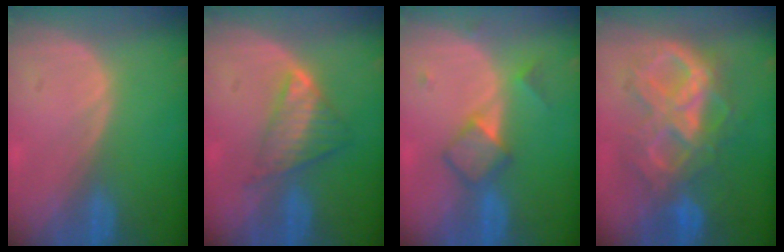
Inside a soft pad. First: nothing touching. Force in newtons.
{"total": 5.8, "press": 5.4, "slide": 2.3}
{"total": 4.9, "press": 4.7, "slide": 1.3}
{"total": 10.5, "press": 10.5, "slide": 1.2}